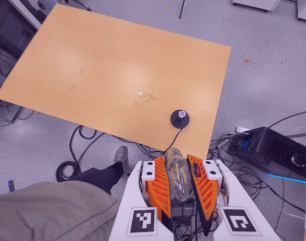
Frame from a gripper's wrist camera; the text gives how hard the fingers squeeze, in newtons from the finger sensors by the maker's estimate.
{"total": 22.8, "left": 24.7, "right": 21.0}